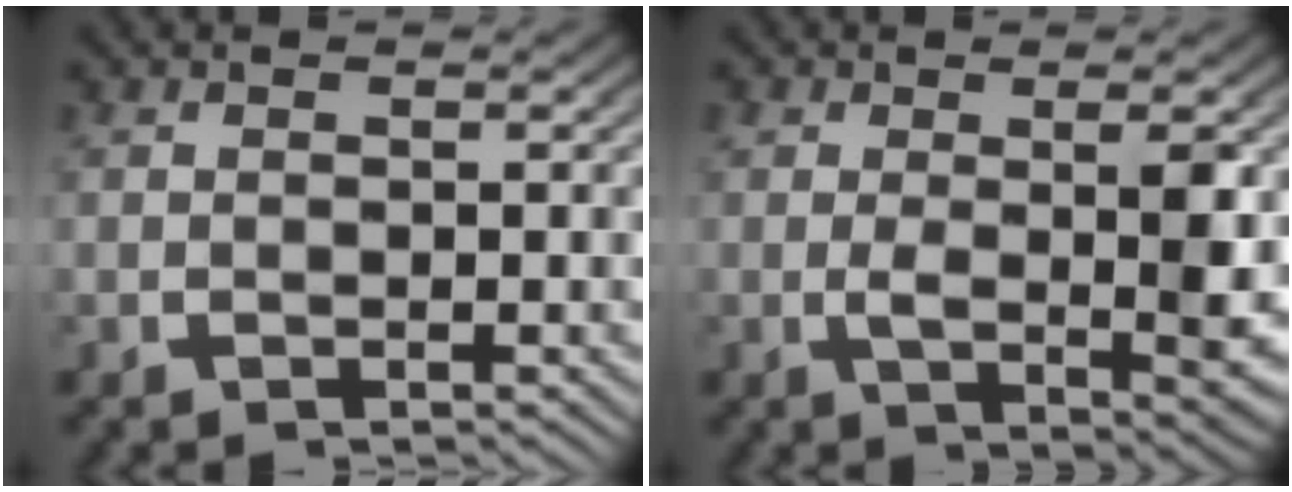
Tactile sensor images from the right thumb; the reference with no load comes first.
{"total": 5.7, "force": [0.0, 2.1, 5.3], "torque": [-0.091, -0.023, 0.011]}